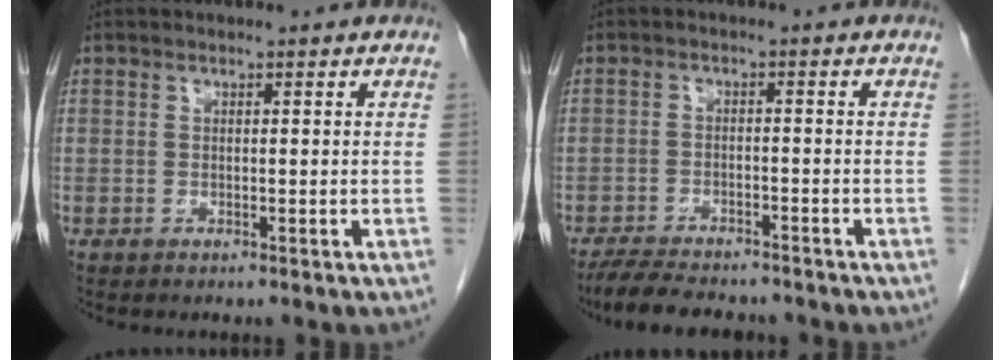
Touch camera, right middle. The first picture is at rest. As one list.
[{"total": 8.6, "force": [-7.6, 2.1, 3.5], "torque": [-0.060, -0.016, -0.118]}]